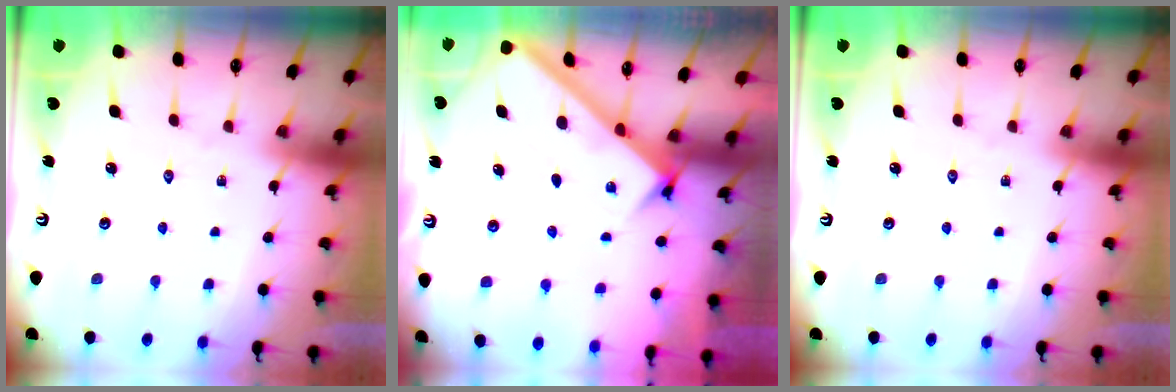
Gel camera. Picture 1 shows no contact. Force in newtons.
{"total": 2.7, "press": 2.7, "slide": 0.3}
{"total": 0.0}